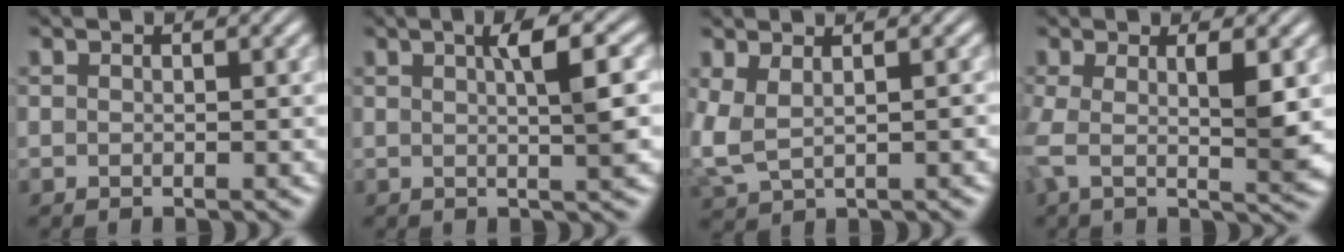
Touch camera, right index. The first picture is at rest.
{"total": 3.5, "force": [0.8, 0.1, 3.4], "torque": [-0.050, 0.004, 0.013]}
{"total": 4.9, "force": [0.0, 4.1, 2.6], "torque": [-0.090, -0.020, 0.009]}
{"total": 4.8, "force": [0.5, 1.2, 4.6], "torque": [-0.090, -0.010, 0.009]}